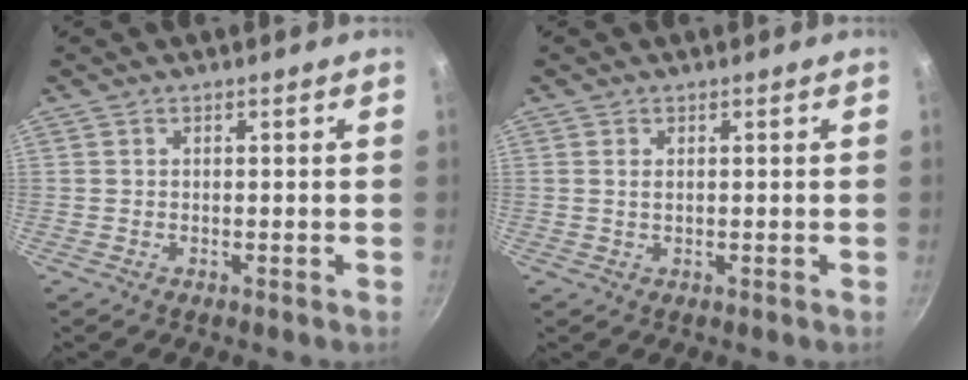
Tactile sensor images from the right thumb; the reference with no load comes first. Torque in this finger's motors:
{"motor_torque": [-0.70, 0.09, 0.12, 0.38, -0.06]}